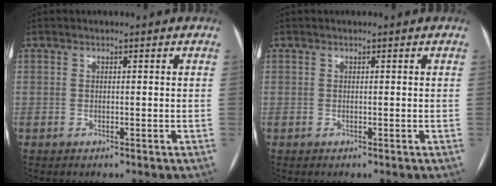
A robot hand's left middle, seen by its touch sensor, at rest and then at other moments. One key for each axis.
{"total": 0.0}